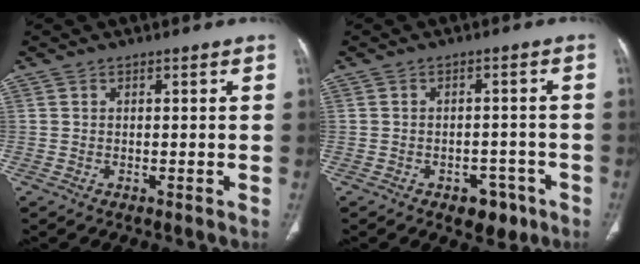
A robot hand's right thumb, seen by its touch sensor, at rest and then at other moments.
{"total": 5.3, "force": [-3.1, 3.3, 2.7], "torque": [-0.011, 0.020, -0.037]}